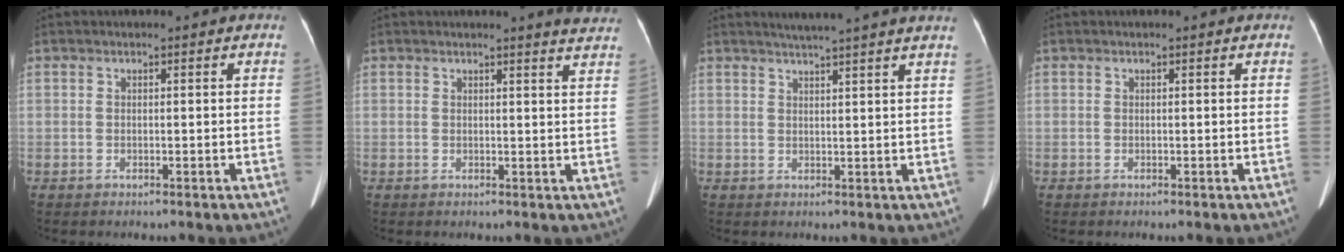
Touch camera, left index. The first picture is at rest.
{"total": 5.3, "force": [5.2, -0.2, 1.3], "torque": [-0.011, -0.039, 0.030]}
{"total": 9.6, "force": [8.5, -1.0, 4.4], "torque": [-0.064, -0.008, 0.090]}
{"total": 0.0}